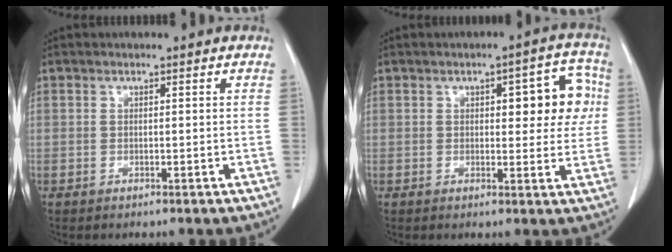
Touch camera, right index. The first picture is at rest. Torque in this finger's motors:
{"motor_torque": [0.43, 0.40, 0.14, 0.04]}